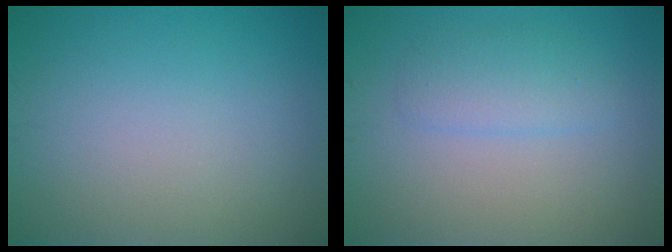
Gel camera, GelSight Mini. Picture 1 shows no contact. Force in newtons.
{"total": 2.2, "press": 2.2, "slide": 0.1}